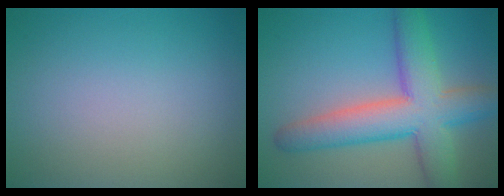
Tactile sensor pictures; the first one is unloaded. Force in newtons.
{"total": 8.7, "press": 8.7, "slide": 0.5}